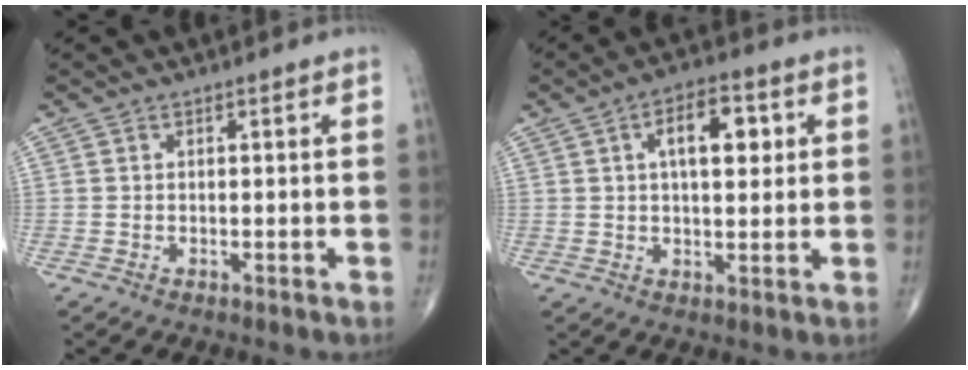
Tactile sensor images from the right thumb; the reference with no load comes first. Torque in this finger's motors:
{"motor_torque": [-0.01, 0.33, 0.38, -0.12, 0.05]}